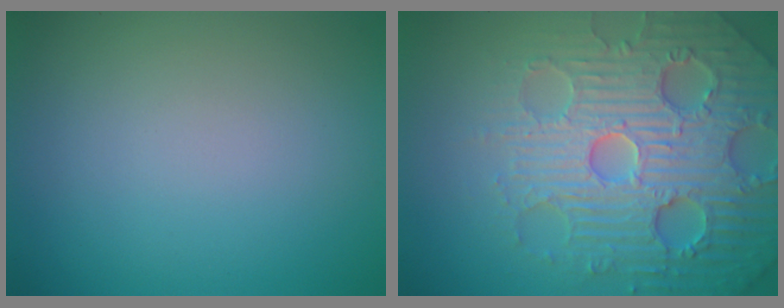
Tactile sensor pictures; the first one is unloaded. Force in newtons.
{"total": 7.9, "press": 7.7, "slide": 1.6}